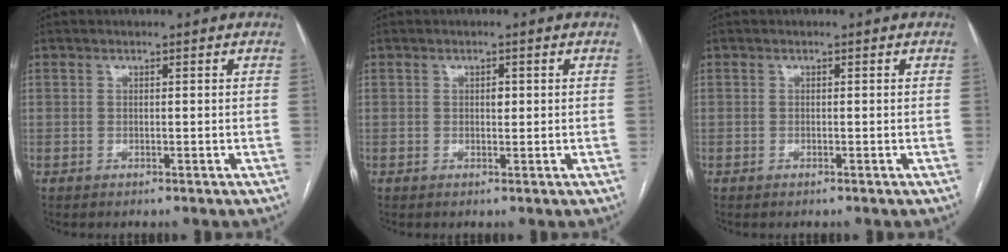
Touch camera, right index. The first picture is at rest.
{"total": 1.1, "force": [0.2, 0.7, 0.9], "torque": [-0.012, 0.002, 0.002]}
{"total": 0.0}